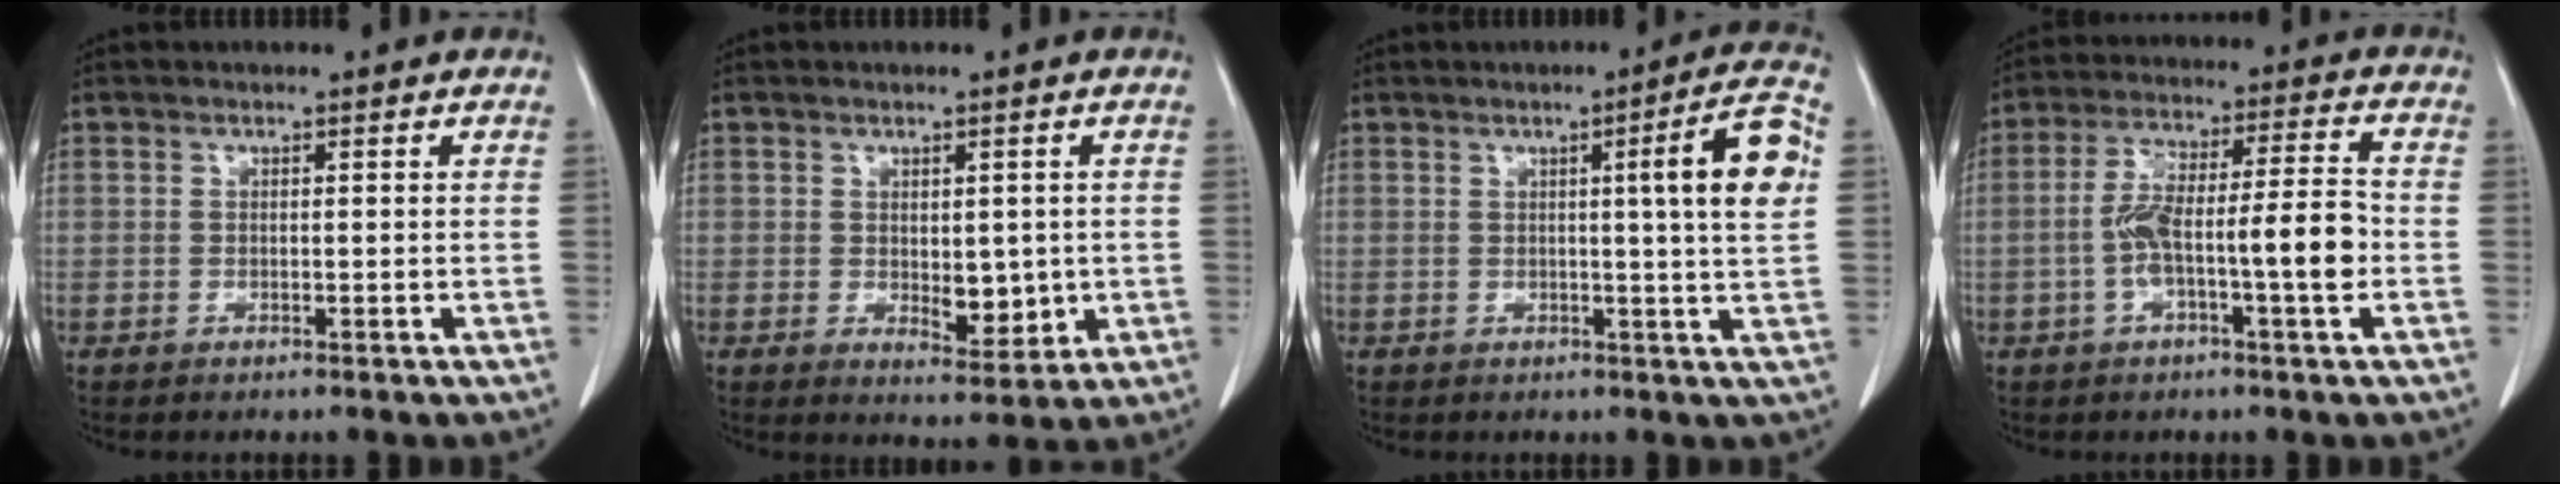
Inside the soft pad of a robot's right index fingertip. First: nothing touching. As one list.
[{"total": 5.1, "force": [-0.3, 2.7, 4.3], "torque": [-0.052, -0.009, 0.008]}, {"total": 8.9, "force": [1.9, -0.8, 8.7], "torque": [-0.115, 0.001, 0.020]}, {"total": 11.8, "force": [-2.5, 1.5, 11.5], "torque": [-0.210, 0.021, -0.043]}]